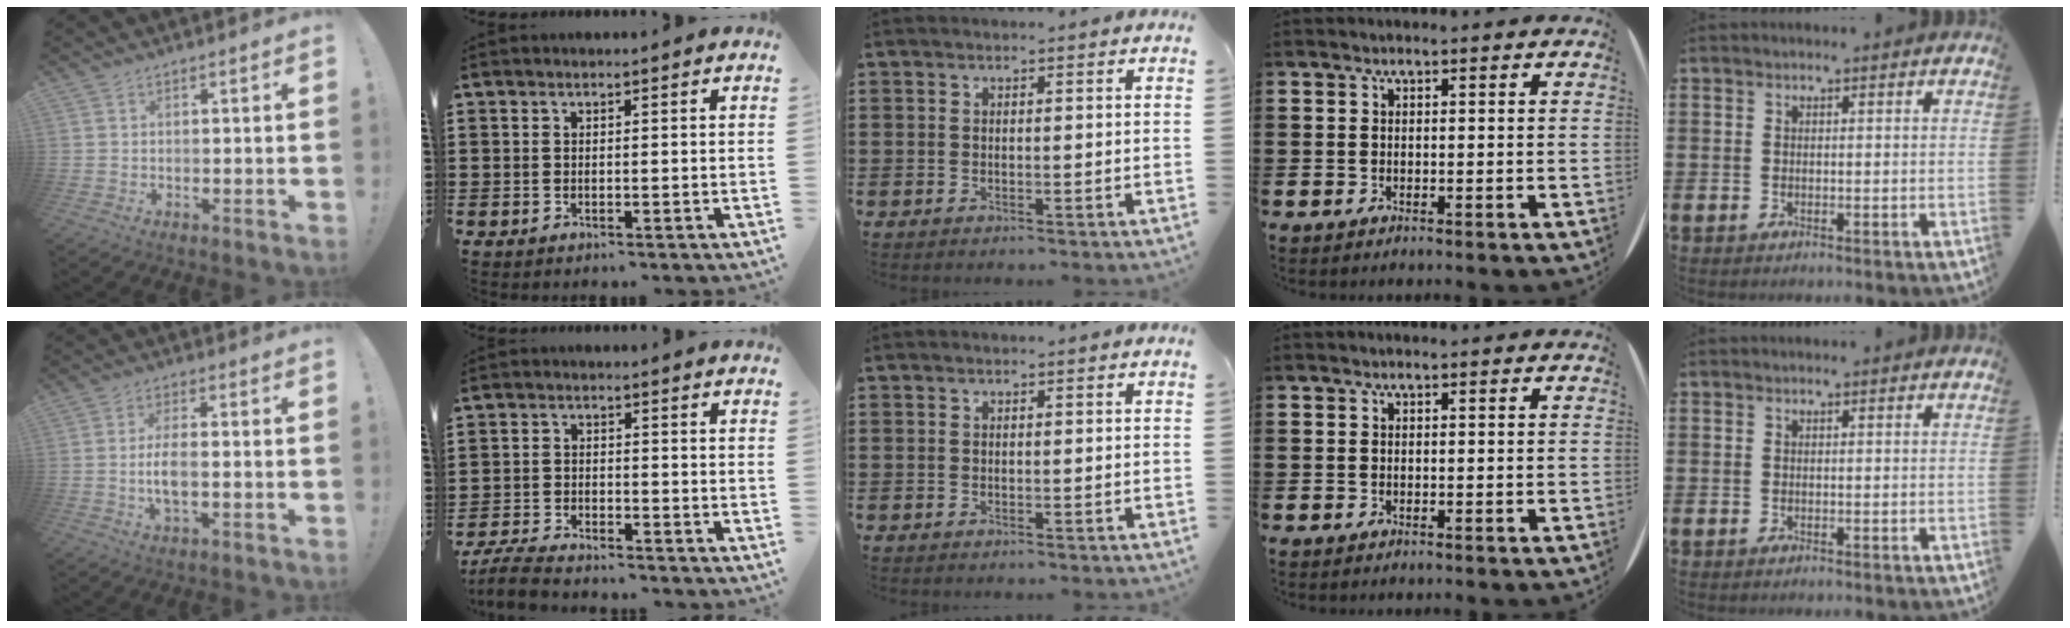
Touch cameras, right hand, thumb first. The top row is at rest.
{"thumb": {"total": 5.9, "force": [-0.9, 2.3, 5.4], "torque": [-0.111, -0.001, -0.019]}, "index": {"total": 4.1, "force": [-4.0, 0.4, 0.9], "torque": [-0.031, -0.002, -0.084]}}